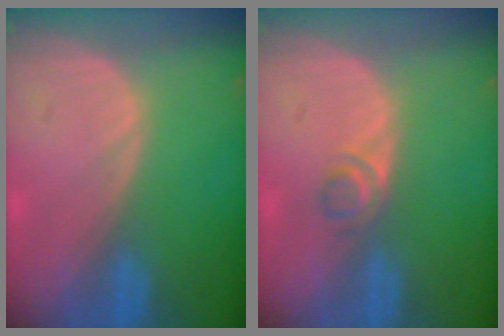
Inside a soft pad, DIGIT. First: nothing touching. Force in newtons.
{"total": 2.2, "press": 2.0, "slide": 0.9}